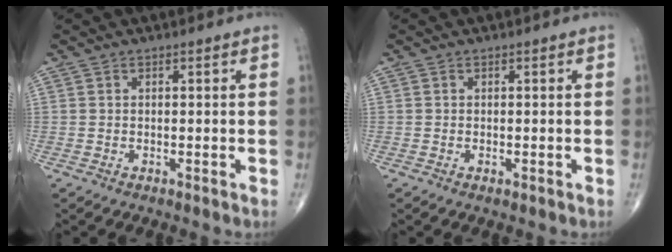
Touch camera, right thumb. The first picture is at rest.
{"total": 0.5, "force": [-0.2, 0.3, 0.4], "torque": [-0.007, -0.001, -0.003]}